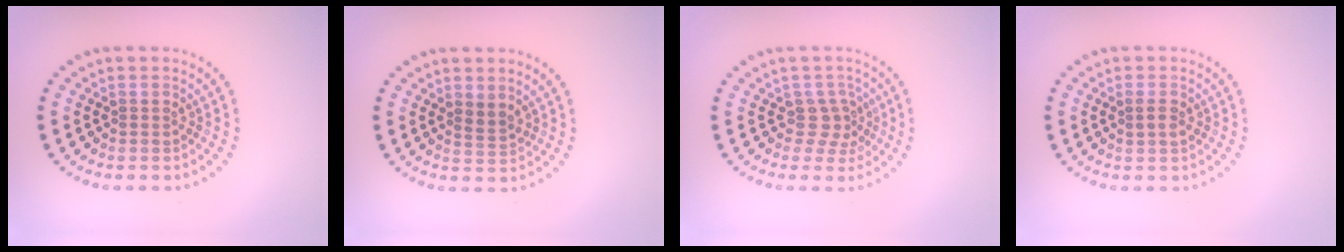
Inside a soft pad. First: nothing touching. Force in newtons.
{"total": 1.4, "press": 1.2, "slide": 0.8}
{"total": 2.3, "press": 1.6, "slide": 1.7}
{"total": 1.4, "press": 1.3, "slide": 0.2}